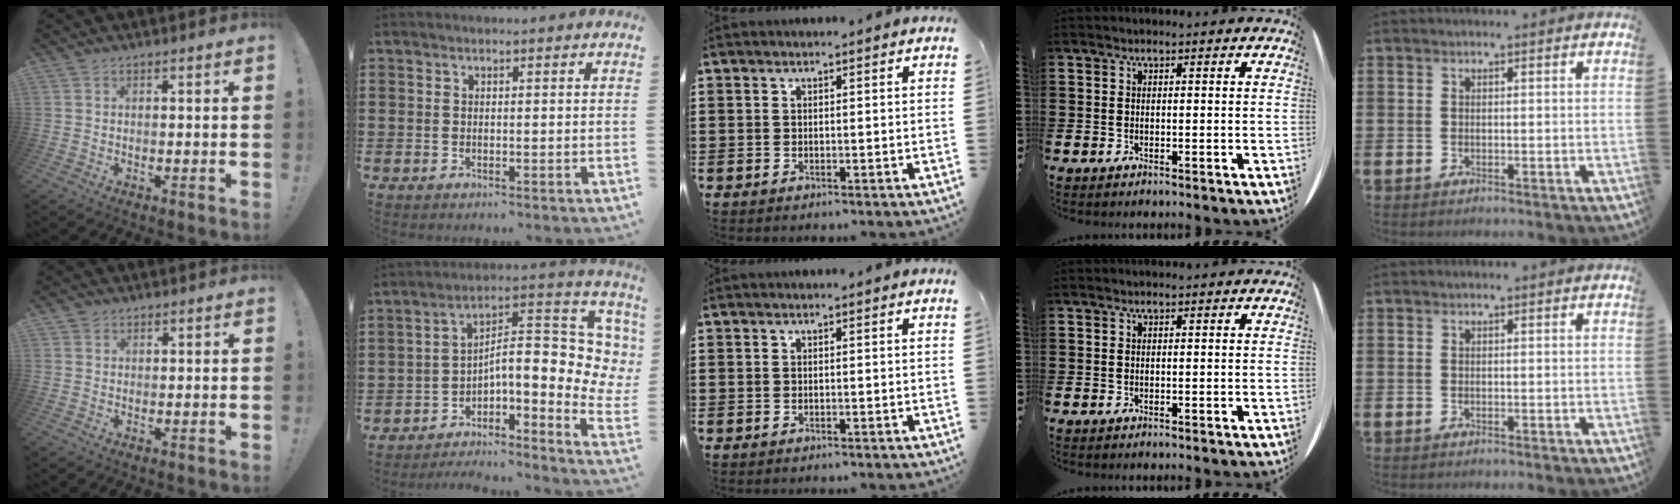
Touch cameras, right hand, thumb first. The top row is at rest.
{"thumb": {"total": 1.5, "force": [1.0, 1.2, 0.2], "torque": [0.000, -0.002, 0.018]}, "index": {"total": 9.6, "force": [-0.5, 3.0, 9.1], "torque": [-0.138, -0.033, -0.023]}}